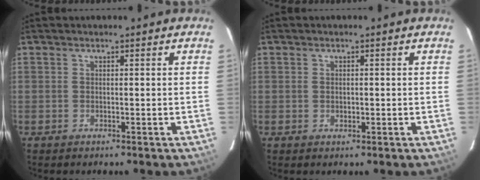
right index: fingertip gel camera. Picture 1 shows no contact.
{"total": 0.9, "force": [0.0, 0.9, 0.1], "torque": [0.001, 0.000, 0.000]}